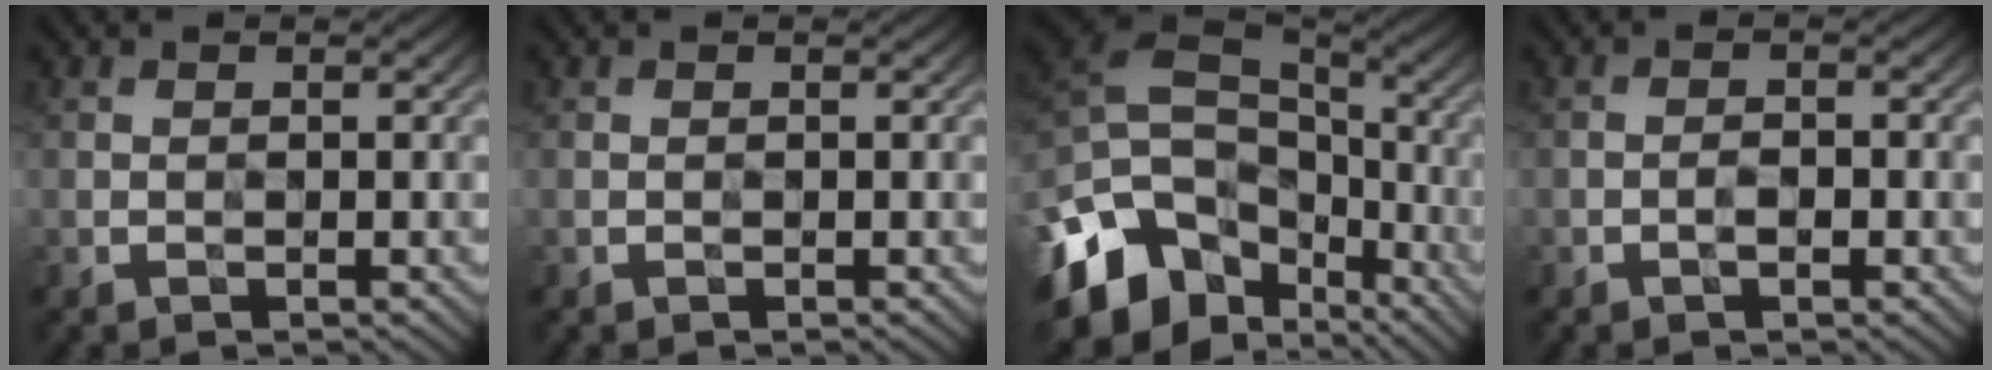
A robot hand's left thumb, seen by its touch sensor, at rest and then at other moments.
{"total": 0.0}
{"total": 16.5, "force": [-6.3, 11.5, 10.0], "torque": [-0.259, -0.028, -0.075]}
{"total": 0.9, "force": [-0.6, 0.0, 0.6], "torque": [-0.011, 0.006, -0.012]}